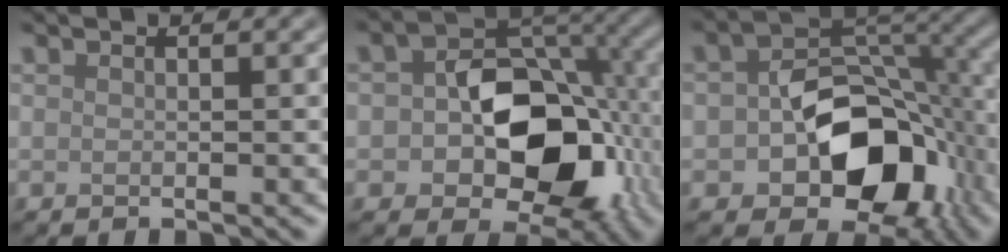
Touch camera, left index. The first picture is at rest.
{"total": 10.4, "force": [-1.7, 6.9, 7.6], "torque": [-0.107, 0.001, -0.030]}
{"total": 10.7, "force": [-3.0, 7.0, 7.4], "torque": [-0.108, -0.002, -0.049]}